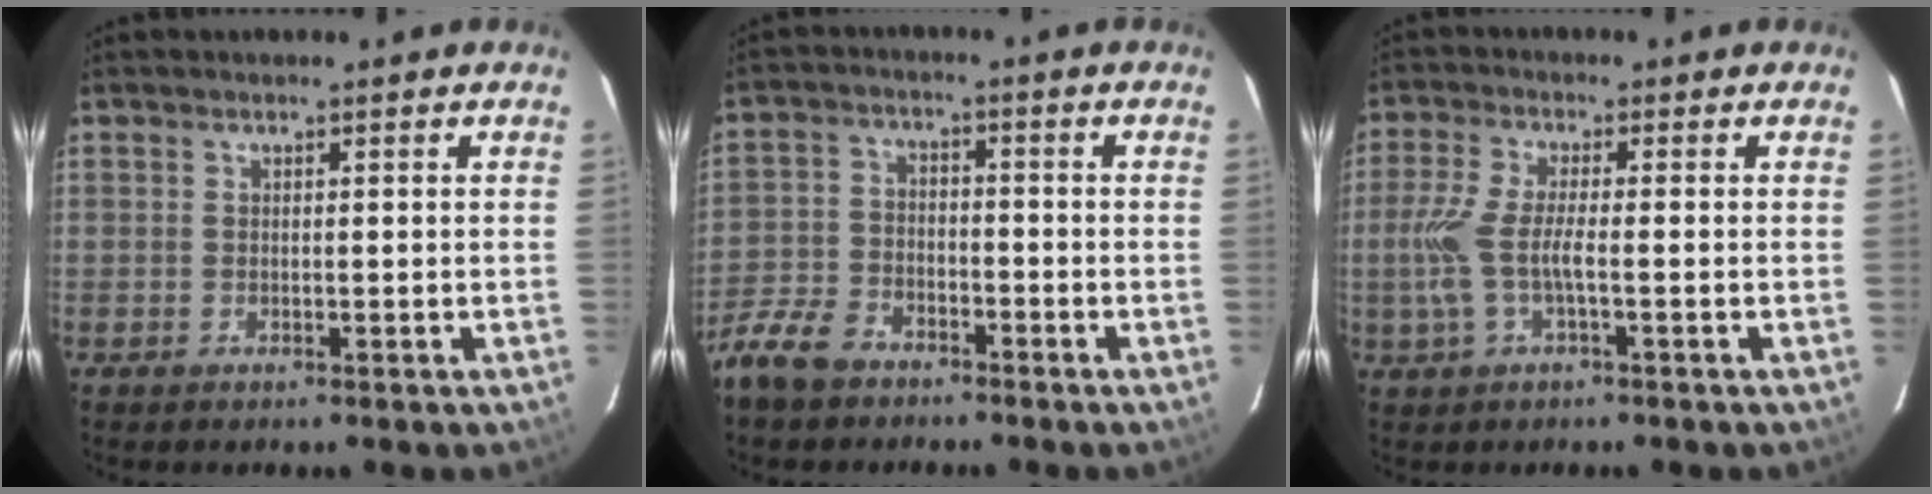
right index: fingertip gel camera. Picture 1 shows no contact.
{"total": 8.8, "force": [-6.6, 4.6, 3.6], "torque": [-0.097, 0.006, -0.130]}
{"total": 6.7, "force": [-1.5, 1.2, 6.4], "torque": [-0.145, -0.003, -0.027]}